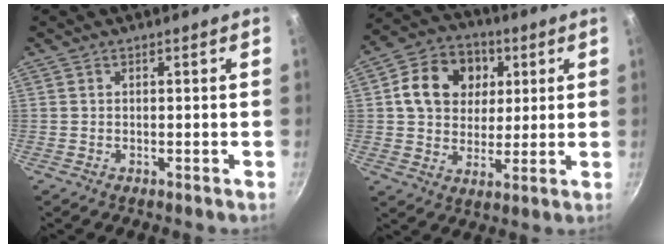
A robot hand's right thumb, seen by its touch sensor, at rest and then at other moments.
{"total": 13.8, "force": [3.7, 11.1, 7.2], "torque": [-0.098, 0.006, 0.052]}